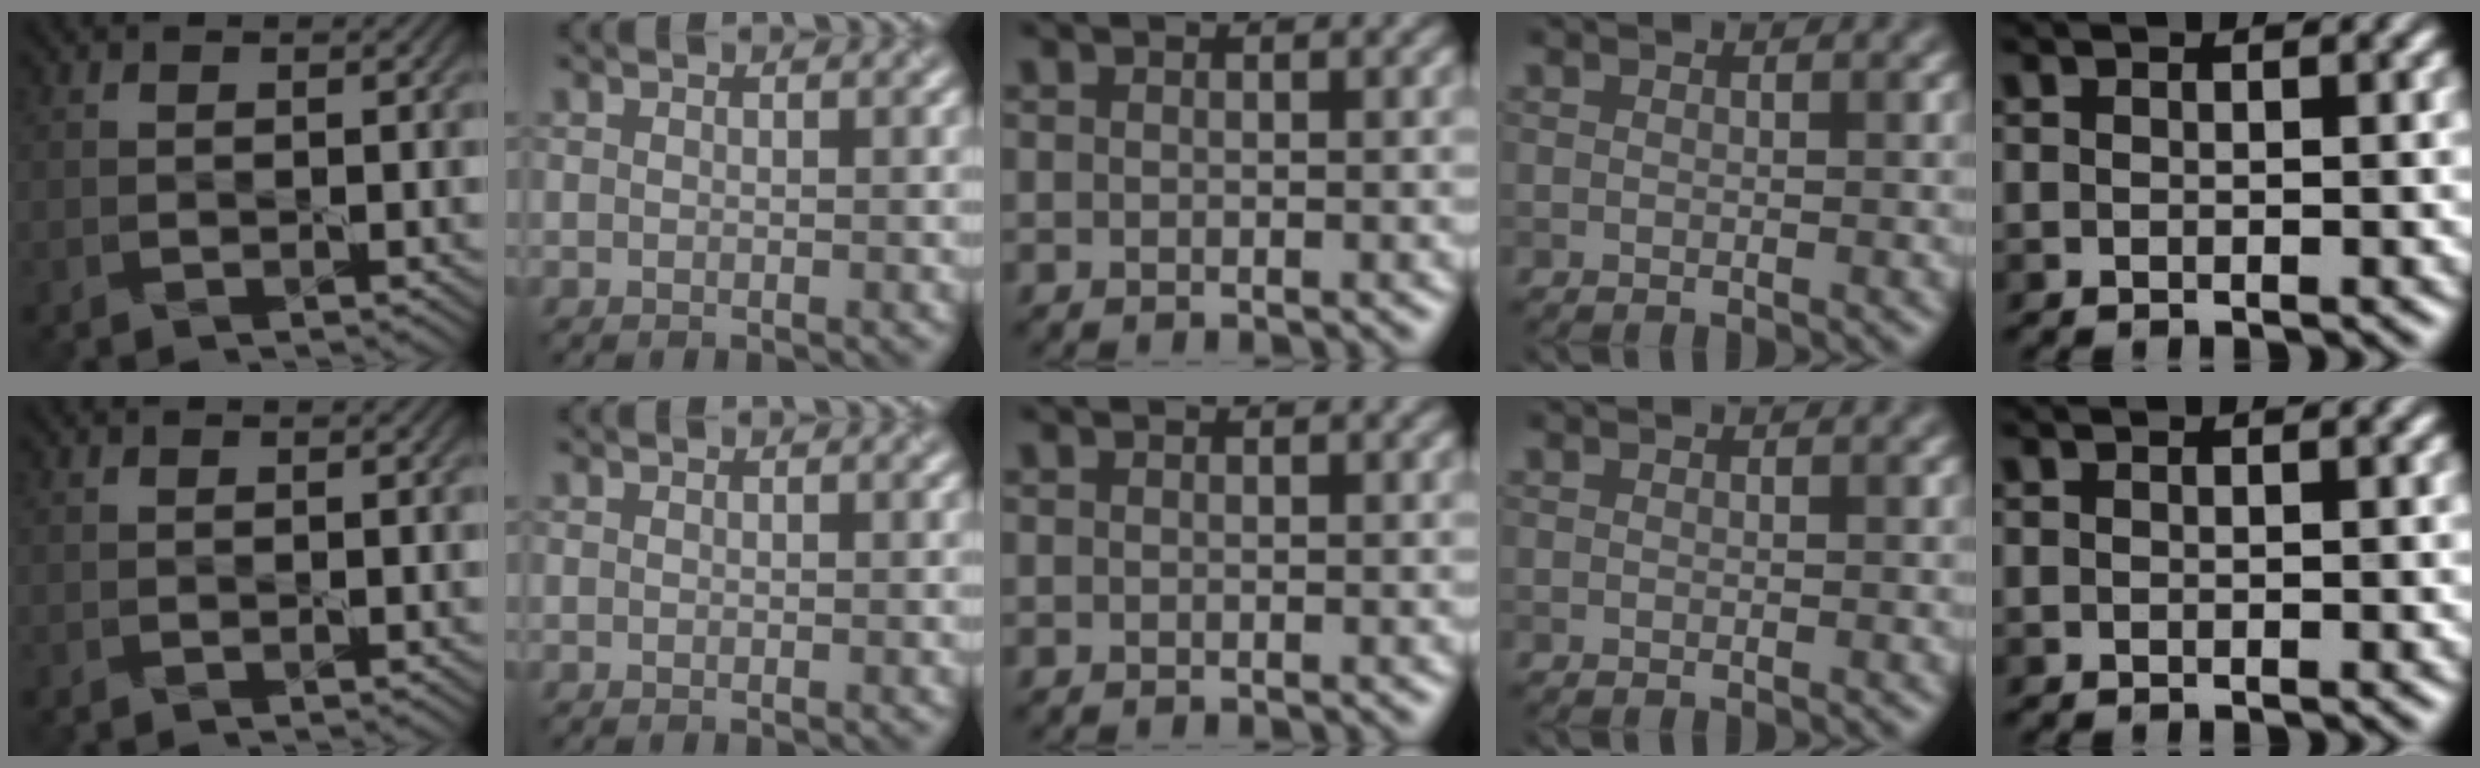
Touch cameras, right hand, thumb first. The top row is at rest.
{}